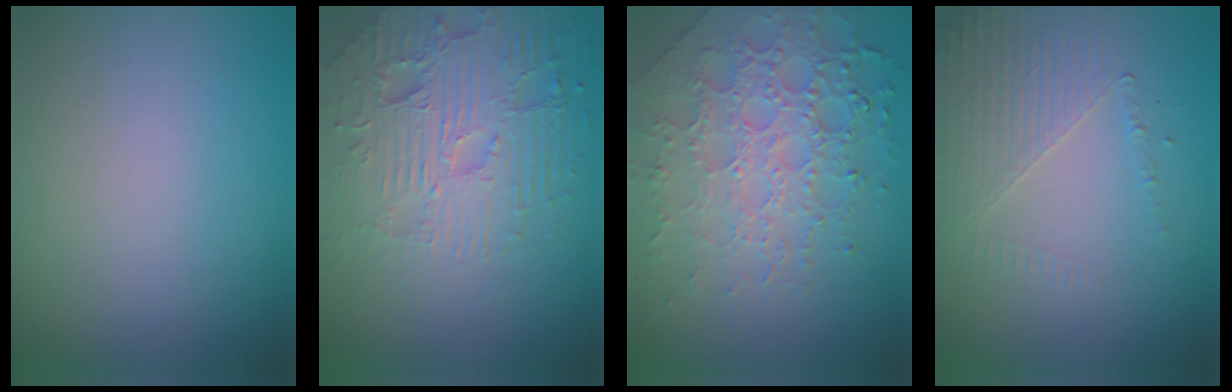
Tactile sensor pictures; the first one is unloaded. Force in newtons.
{"total": 6.5, "press": 5.1, "slide": 4.0}
{"total": 8.1, "press": 5.6, "slide": 5.9}
{"total": 5.2, "press": 3.1, "slide": 4.2}